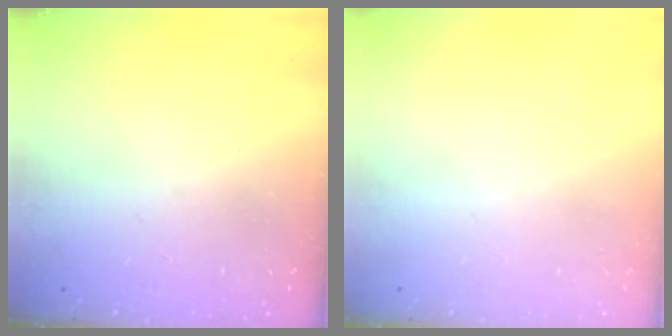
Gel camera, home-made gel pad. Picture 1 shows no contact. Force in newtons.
{"total": 0.0}